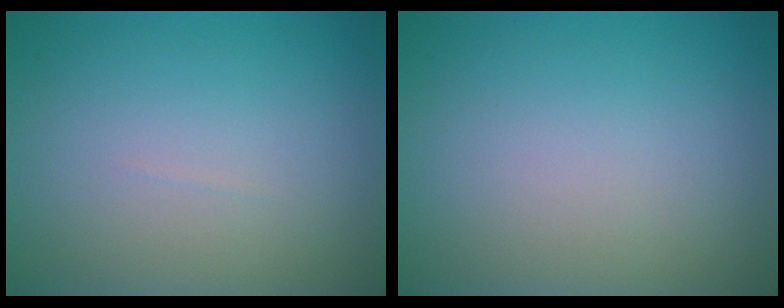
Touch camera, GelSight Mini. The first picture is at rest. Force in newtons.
{"total": 0.0}